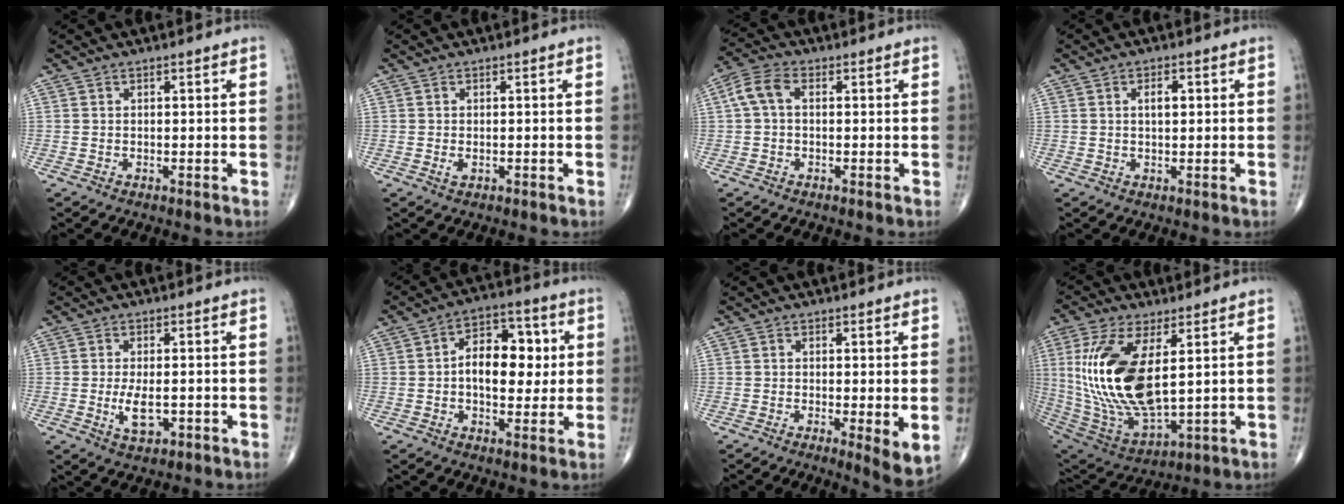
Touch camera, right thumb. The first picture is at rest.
{"total": 1.2, "force": [-0.3, 0.7, 1.0], "torque": [-0.018, -0.002, -0.005]}
{"total": 5.1, "force": [0.5, 3.1, 4.1], "torque": [-0.087, 0.018, 0.004]}
{"total": 2.8, "force": [0.6, 1.3, 2.3], "torque": [-0.038, 0.002, 0.009]}
{"total": 4.8, "force": [-1.0, 2.2, 4.2], "torque": [-0.078, -0.007, -0.015]}
{"total": 12.2, "force": [0.8, 7.4, 9.6], "torque": [-0.113, 0.017, 0.008]}
{"total": 5.2, "force": [-0.7, 1.3, 5.0], "torque": [-0.079, -0.017, -0.013]}
{"total": 21.1, "force": [3.7, 9.1, 18.7], "torque": [-0.390, -0.029, 0.084]}